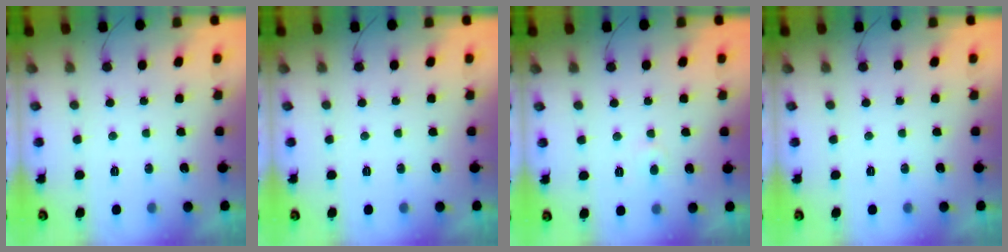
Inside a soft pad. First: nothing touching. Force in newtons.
{"total": 0.0}
{"total": 3.5, "press": 3.5, "slide": 0.4}
{"total": 0.0}